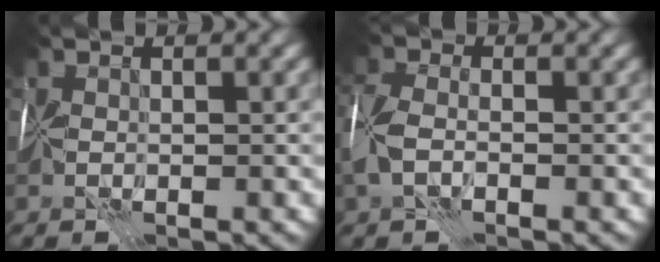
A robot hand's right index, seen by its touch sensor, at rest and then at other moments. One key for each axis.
{"total": 3.5, "fx": -1.3, "fy": 2.1, "fz": 2.5, "tx": -0.064, "ty": 0.003, "tz": -0.033}